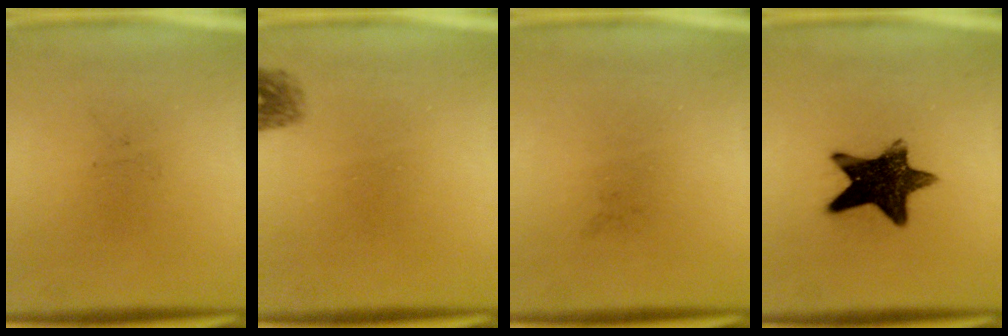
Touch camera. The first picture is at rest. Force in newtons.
{"total": 1.6}
{"total": 0.0}
{"total": 13.3}